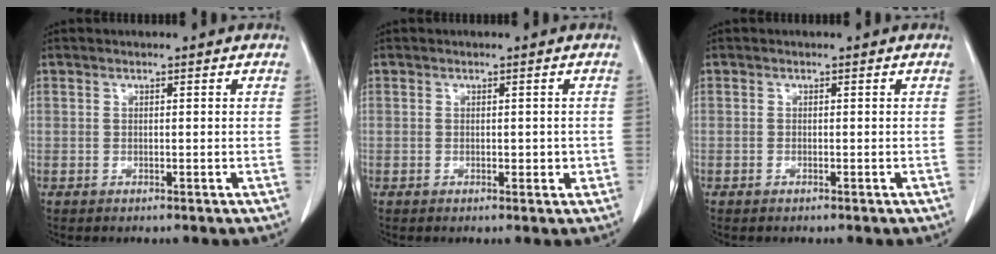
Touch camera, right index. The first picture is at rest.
{"total": 1.6, "force": [-0.2, 1.0, 1.3], "torque": [-0.013, 0.001, 0.001]}
{"total": 0.0}